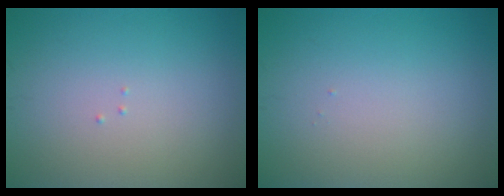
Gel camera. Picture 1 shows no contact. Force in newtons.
{"total": 0.0}